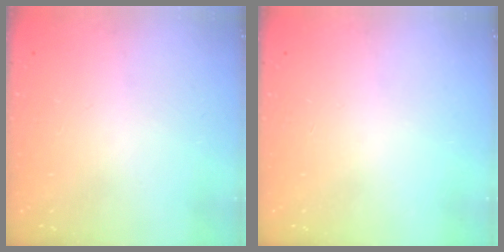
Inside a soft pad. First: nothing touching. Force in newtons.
{"total": 0.0}